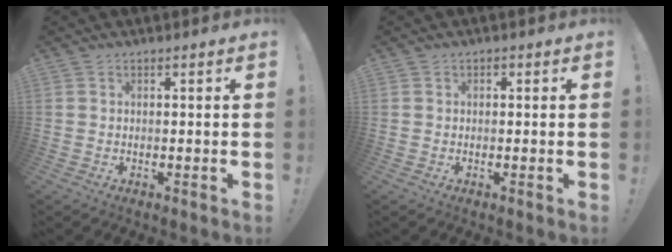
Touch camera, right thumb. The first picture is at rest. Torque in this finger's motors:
{"motor_torque": [-0.02, 0.21, 0.34, -0.23, -0.01]}